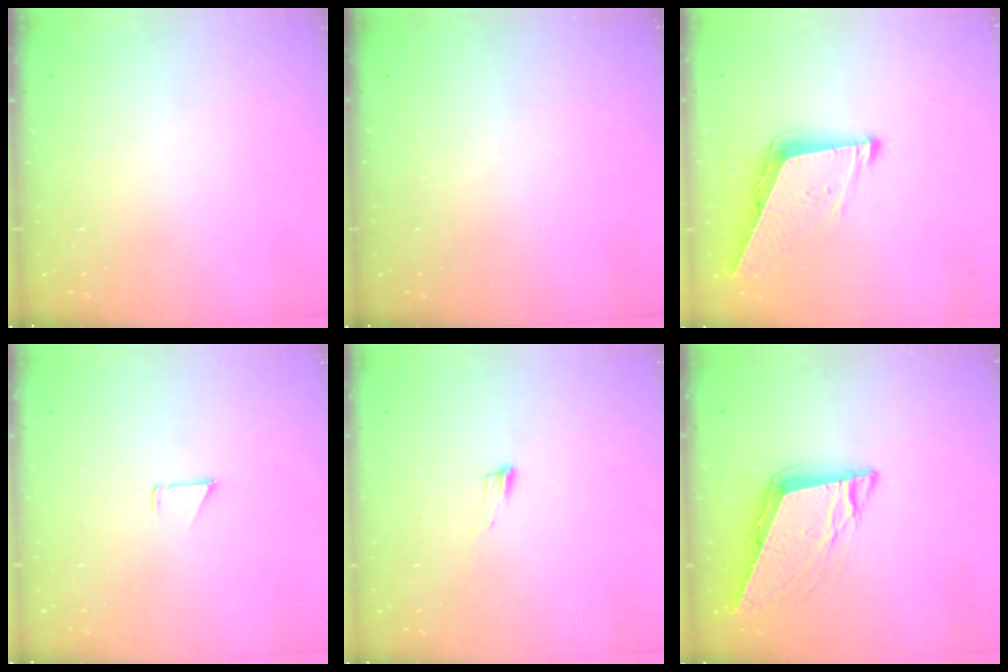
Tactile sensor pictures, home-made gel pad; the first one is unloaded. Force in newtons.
{"total": 0.0}
{"total": 7.8, "press": 7.8, "slide": 0.9}
{"total": 0.9, "press": 0.9, "slide": 0.1}
{"total": 5.1, "press": 4.9, "slide": 1.1}
{"total": 9.8, "press": 9.3, "slide": 3.0}